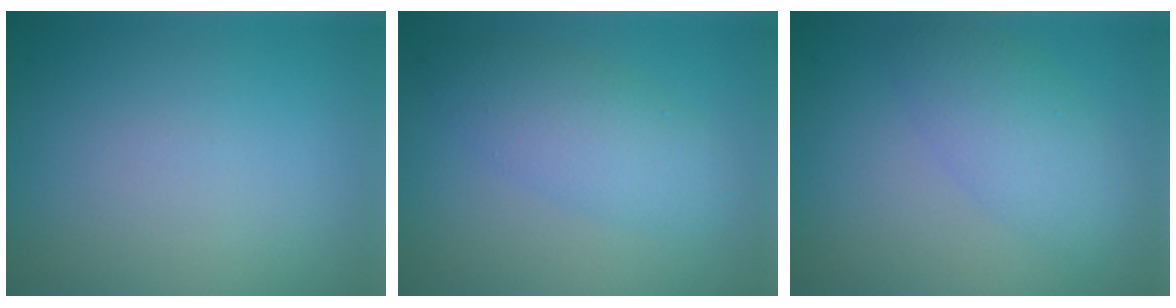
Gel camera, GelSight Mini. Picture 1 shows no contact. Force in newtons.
{"total": 3.7, "press": 3.7, "slide": 0.1}
{"total": 3.5, "press": 3.4, "slide": 0.1}